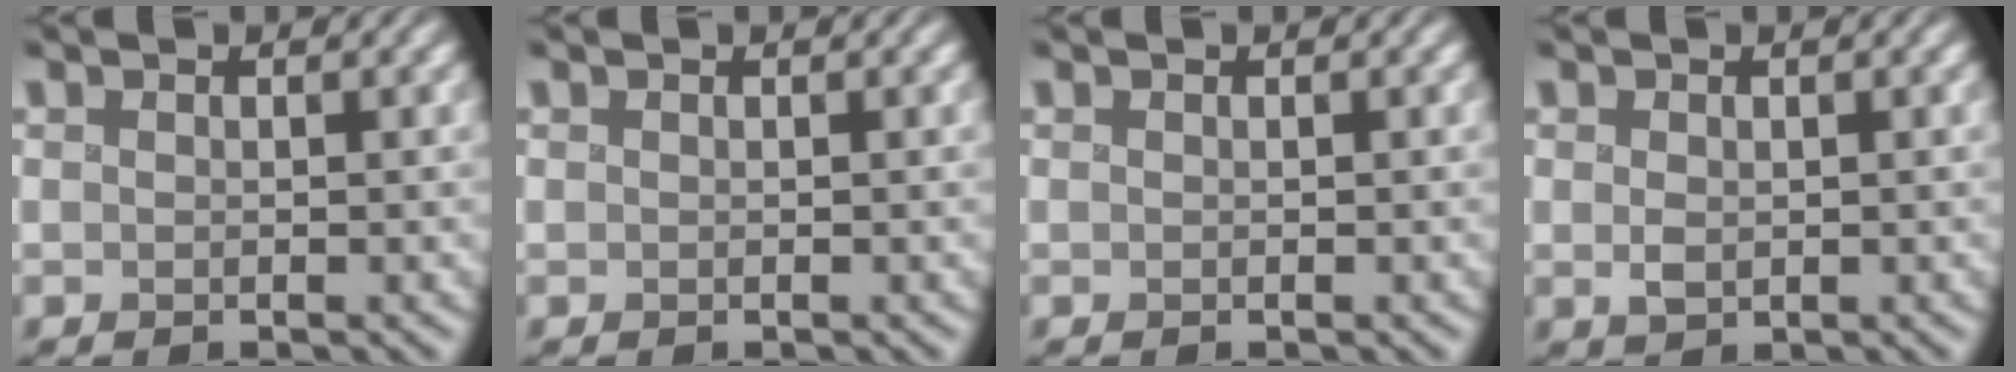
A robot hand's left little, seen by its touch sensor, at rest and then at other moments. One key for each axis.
{"total": 0.0}
{"total": 0.0}
{"total": 1.1, "fx": 0.1, "fy": 0.8, "fz": 0.7, "tx": -0.014, "ty": -0.002, "tz": 0.004}